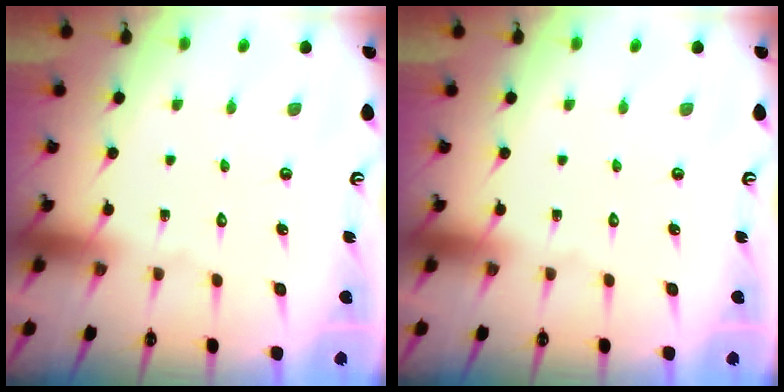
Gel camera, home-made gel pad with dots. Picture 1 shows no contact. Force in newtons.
{"total": 0.0}